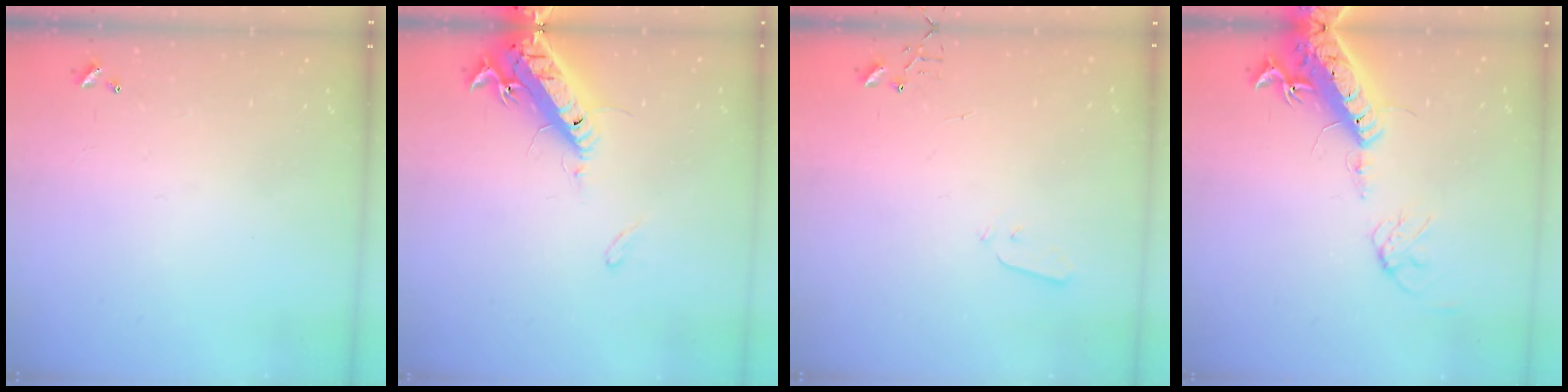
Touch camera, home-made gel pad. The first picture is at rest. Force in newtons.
{"total": 16.2, "press": 15.7, "slide": 3.6}
{"total": 3.0, "press": 2.9, "slide": 0.7}
{"total": 18.0, "press": 17.6, "slide": 4.1}